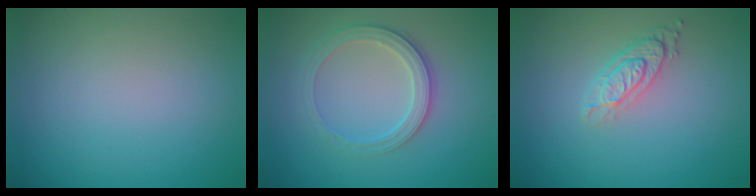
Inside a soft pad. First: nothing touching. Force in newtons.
{"total": 2.8, "press": 2.6, "slide": 1.1}
{"total": 3.1, "press": 2.3, "slide": 2.1}